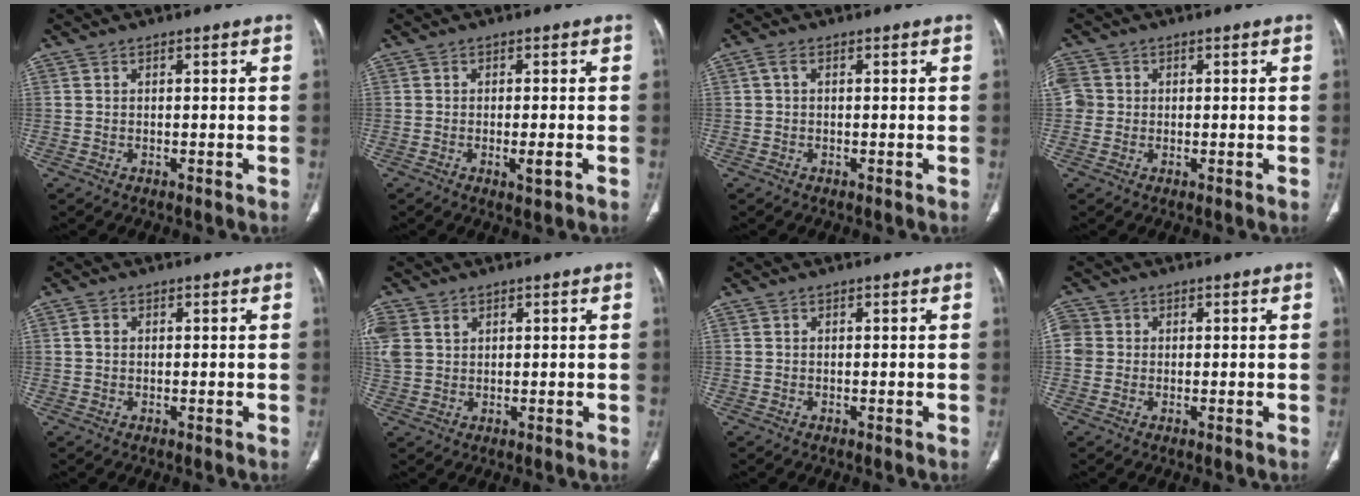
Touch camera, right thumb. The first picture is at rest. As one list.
[{"total": 2.5, "force": [-0.8, 0.5, 2.3], "torque": [-0.037, -0.005, -0.014]}, {"total": 1.2, "force": [0.2, 0.7, 1.0], "torque": [-0.021, 0.003, 0.000]}, {"total": 1.2, "force": [0.4, 1.0, 0.7], "torque": [-0.027, 0.013, 0.012]}, {"total": 1.2, "force": [0.2, 1.0, 0.7], "torque": [-0.013, 0.001, 0.003]}, {"total": 7.8, "force": [2.8, 6.0, 4.1], "torque": [-0.118, 0.012, 0.066]}, {"total": 0.0}, {"total": 4.4, "force": [0.4, 4.1, 1.5], "torque": [-0.025, 0.010, 0.006]}]